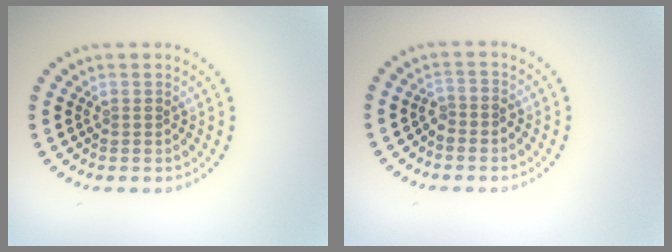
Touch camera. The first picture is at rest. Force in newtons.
{"total": 1.3, "press": 1.0, "slide": 0.8}